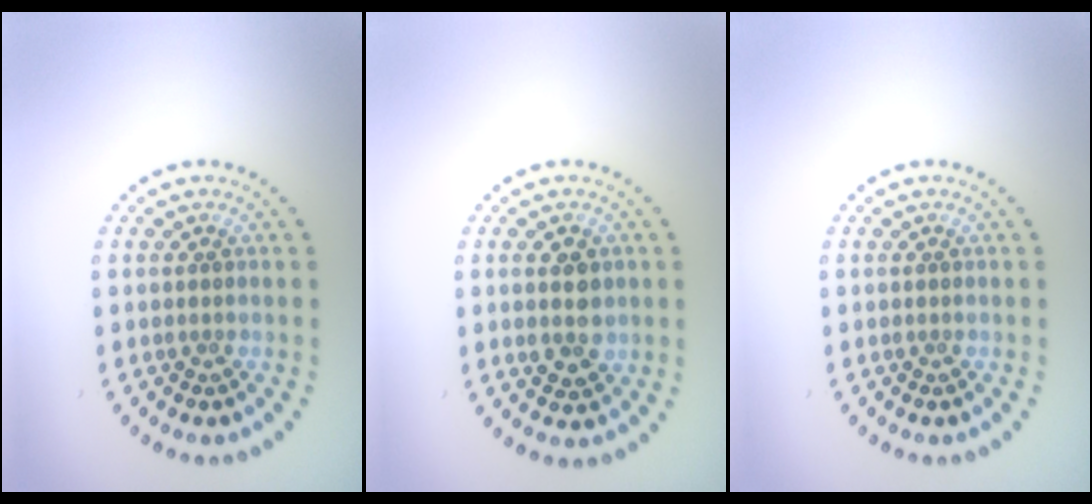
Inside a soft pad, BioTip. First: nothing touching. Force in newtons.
{"total": 2.6, "press": 2.6, "slide": 0.4}
{"total": 0.0}